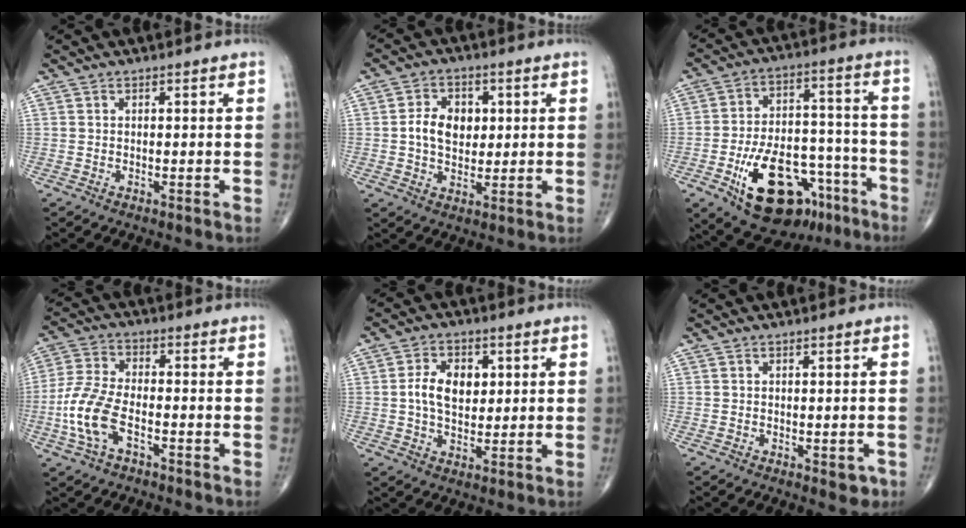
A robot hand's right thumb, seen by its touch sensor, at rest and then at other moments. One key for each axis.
{"total": 7.8, "fx": 1.0, "fy": 5.6, "fz": 5.3, "tx": -0.066, "ty": 0.003, "tz": 0.014}
{"total": 20.2, "fx": -10.4, "fy": 11.0, "fz": 13.4, "tx": -0.183, "ty": 0.069, "tz": -0.150}
{"total": 10.3, "fx": -3.6, "fy": 5.1, "fz": 8.2, "tx": -0.186, "ty": 0.022, "tz": -0.074}
{"total": 8.0, "fx": 1.3, "fy": 5.3, "fz": 5.9, "tx": -0.083, "ty": 0.001, "tz": 0.020}
{"total": 2.4, "fx": -1.0, "fy": 1.2, "fz": 1.8, "tx": -0.005, "ty": 0.002, "tz": -0.010}